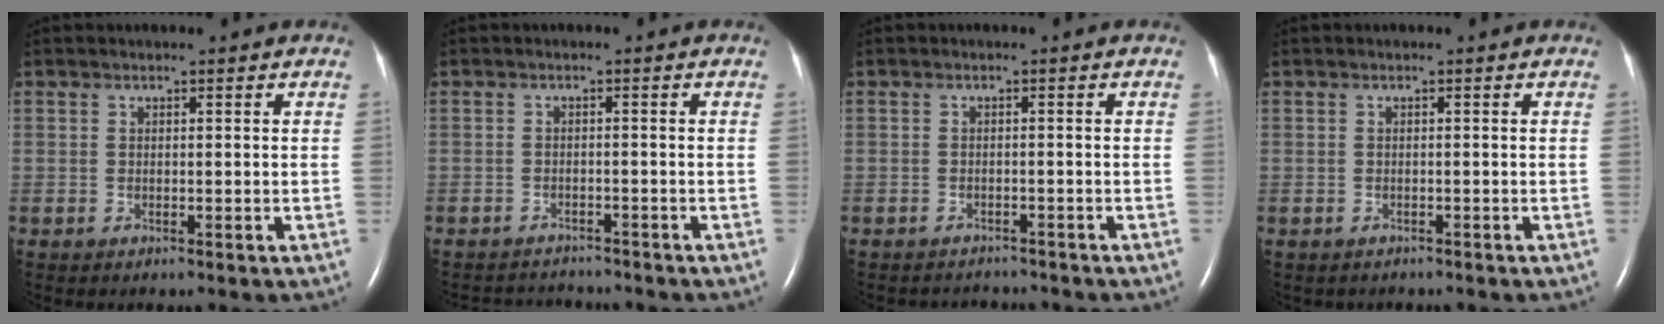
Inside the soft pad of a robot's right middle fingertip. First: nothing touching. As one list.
[{"total": 5.6, "force": [-5.5, 0.9, 0.2], "torque": [-0.007, 0.002, -0.077]}, {"total": 3.5, "force": [-3.4, 0.7, -0.4], "torque": [0.005, -0.005, -0.048]}, {"total": 1.1, "force": [-0.9, 0.6, 0.1], "torque": [-0.010, 0.000, -0.011]}]